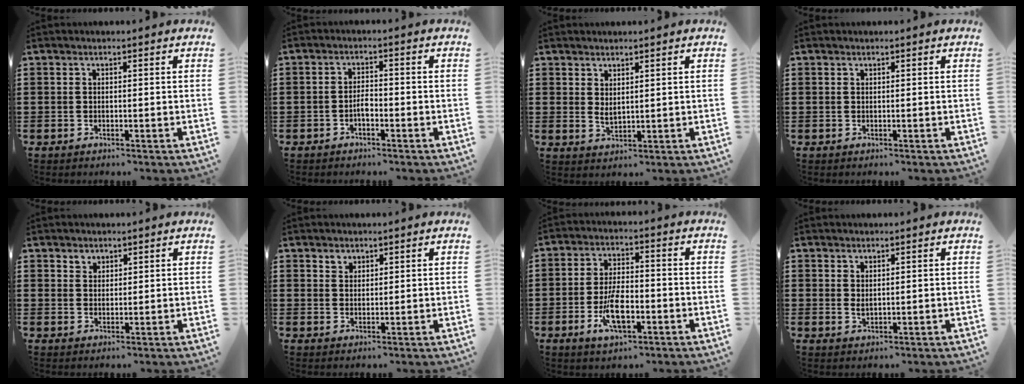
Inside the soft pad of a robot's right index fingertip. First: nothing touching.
{"total": 2.2, "force": [-1.0, 0.9, 1.8], "torque": [-0.036, 0.004, -0.019]}
{"total": 1.7, "force": [1.2, 0.7, 1.0], "torque": [-0.019, 0.000, 0.022]}
{"total": 0.0}
{"total": 1.8, "force": [1.4, 1.1, 0.0], "torque": [-0.005, 0.004, 0.027]}
{"total": 1.7, "force": [1.3, 1.0, 0.1], "torque": [-0.006, 0.003, 0.025]}
{"total": 7.6, "force": [-2.6, 3.2, 6.4], "torque": [-0.138, -0.005, -0.050]}
{"total": 1.2, "force": [0.8, 0.5, 0.7], "torque": [-0.016, 0.002, 0.013]}